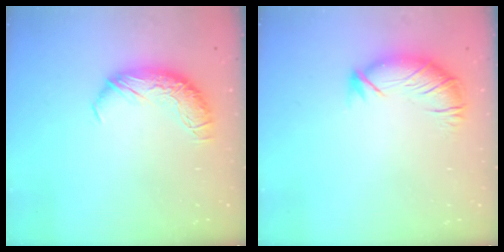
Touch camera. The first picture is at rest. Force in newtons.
{"total": 2.8, "press": 2.0, "slide": 1.9}